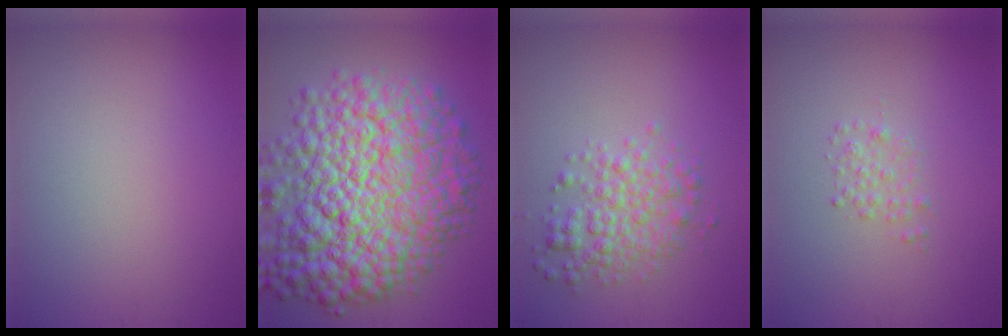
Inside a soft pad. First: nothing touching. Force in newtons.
{"total": 14.0, "press": 14.0, "slide": 0.3}
{"total": 3.5, "press": 3.5, "slide": 0.1}
{"total": 1.2, "press": 1.2, "slide": 0.0}